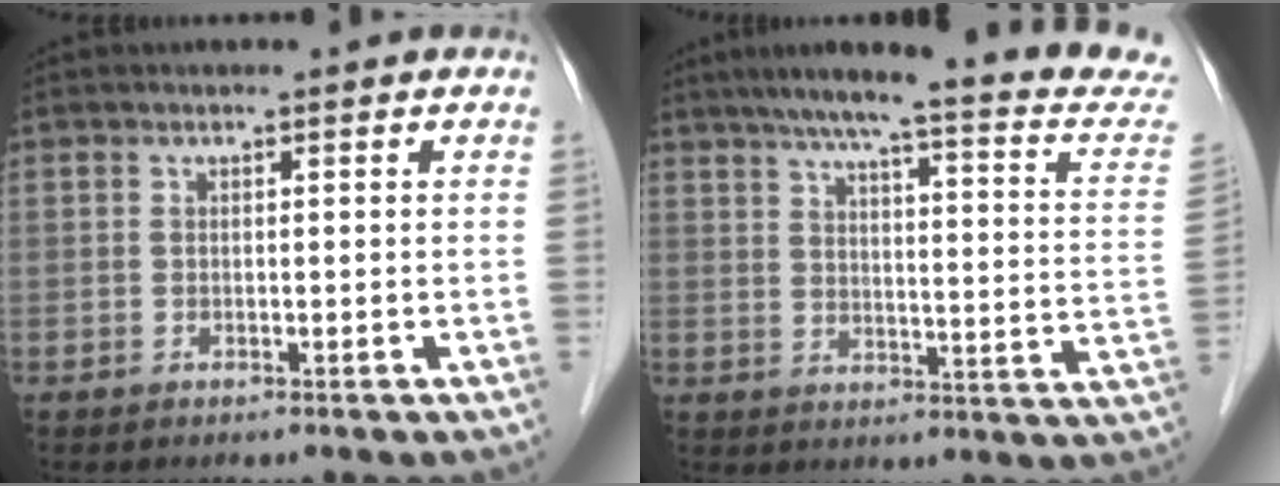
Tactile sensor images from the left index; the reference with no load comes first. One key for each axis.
{"total": 23.2, "fx": 20.3, "fy": 0.8, "fz": 11.2, "tx": -0.154, "ty": -0.044, "tz": 0.243}